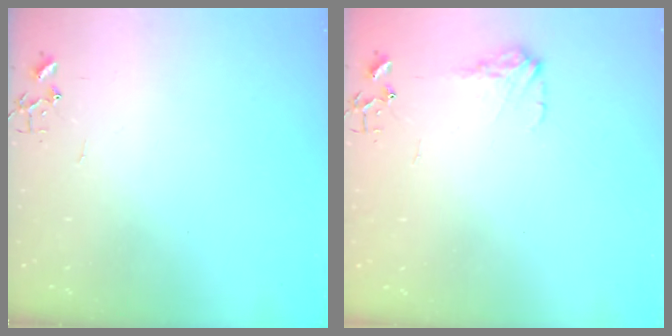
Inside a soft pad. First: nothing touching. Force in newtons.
{"total": 9.6, "press": 9.6, "slide": 0.3}